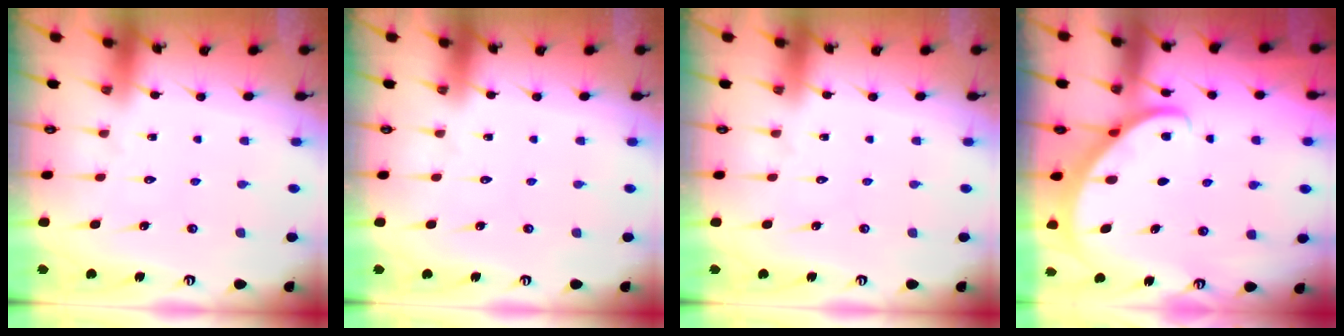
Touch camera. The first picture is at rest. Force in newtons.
{"total": 0.0}
{"total": 0.0}
{"total": 2.6, "press": 2.6, "slide": 0.1}